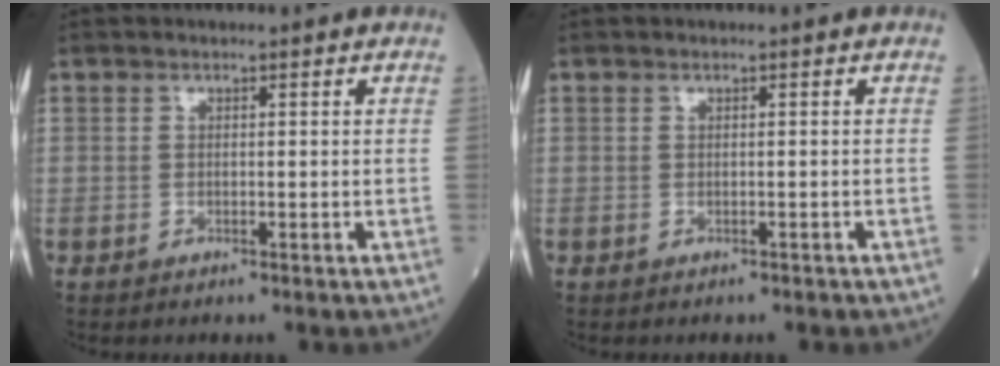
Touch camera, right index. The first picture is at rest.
{"total": 1.3, "force": [-0.8, 0.7, 0.8], "torque": [-0.024, 0.001, -0.002]}